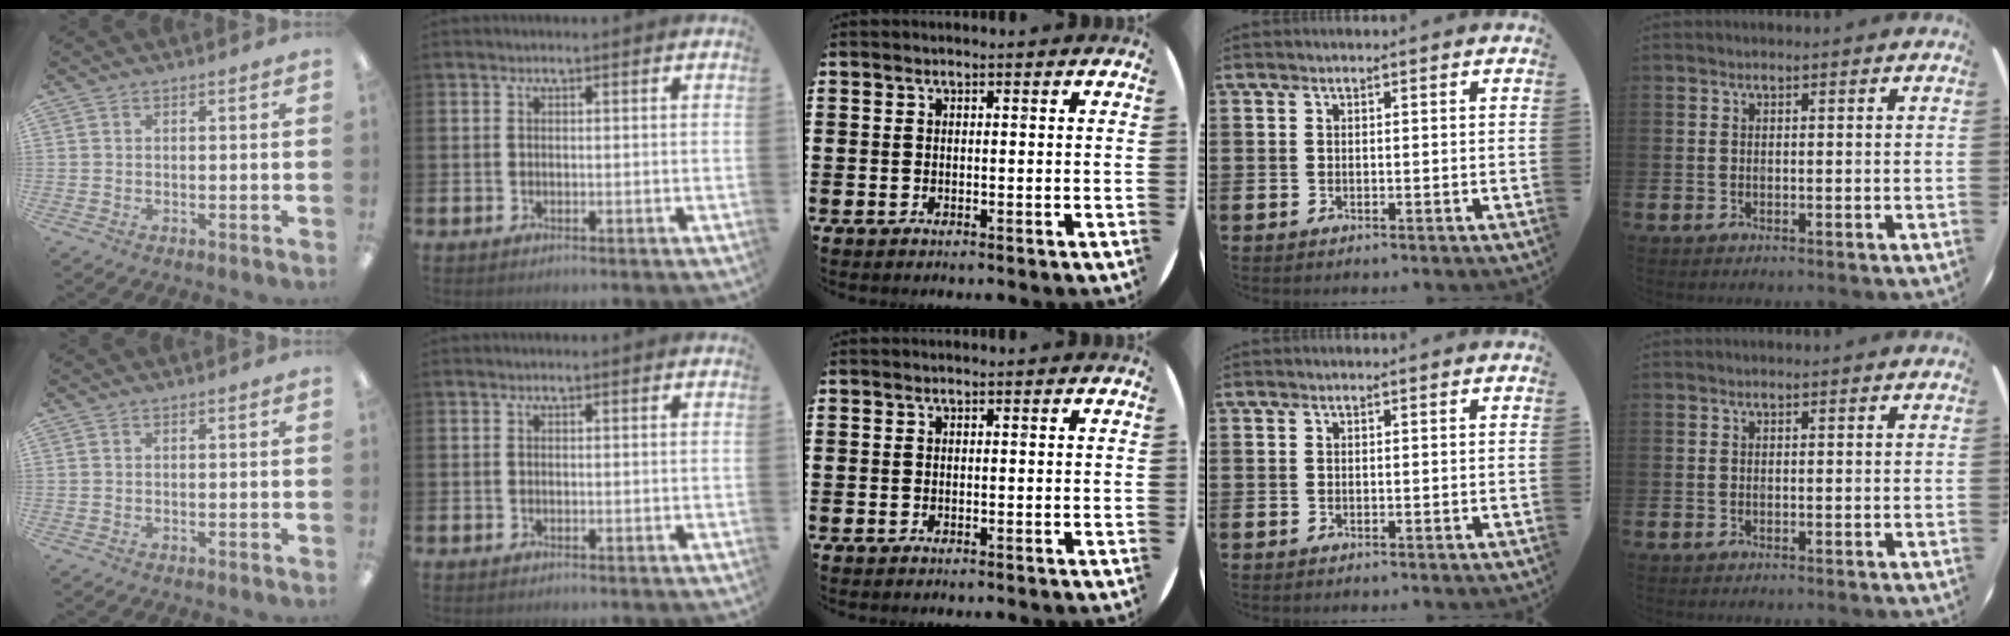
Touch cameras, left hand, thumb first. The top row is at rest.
{}